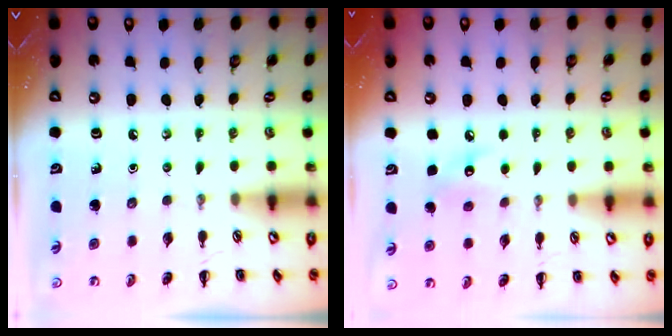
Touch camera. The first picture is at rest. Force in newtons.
{"total": 6.9, "press": 6.8, "slide": 1.4}